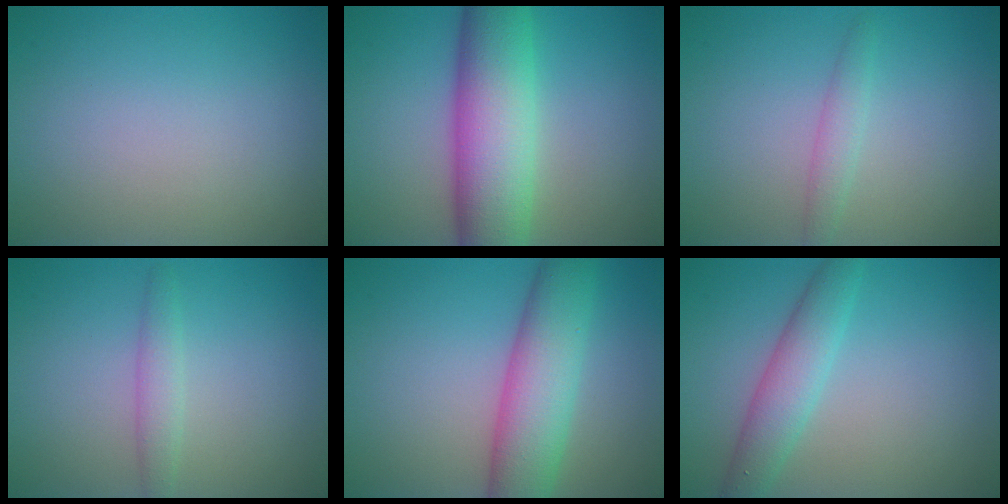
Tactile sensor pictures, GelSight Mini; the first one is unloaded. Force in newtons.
{"total": 10.1, "press": 10.1, "slide": 0.2}
{"total": 1.6, "press": 1.6, "slide": 0.0}
{"total": 1.8, "press": 1.8, "slide": 0.1}
{"total": 7.1, "press": 7.1, "slide": 0.2}
{"total": 3.7, "press": 3.7, "slide": 0.1}